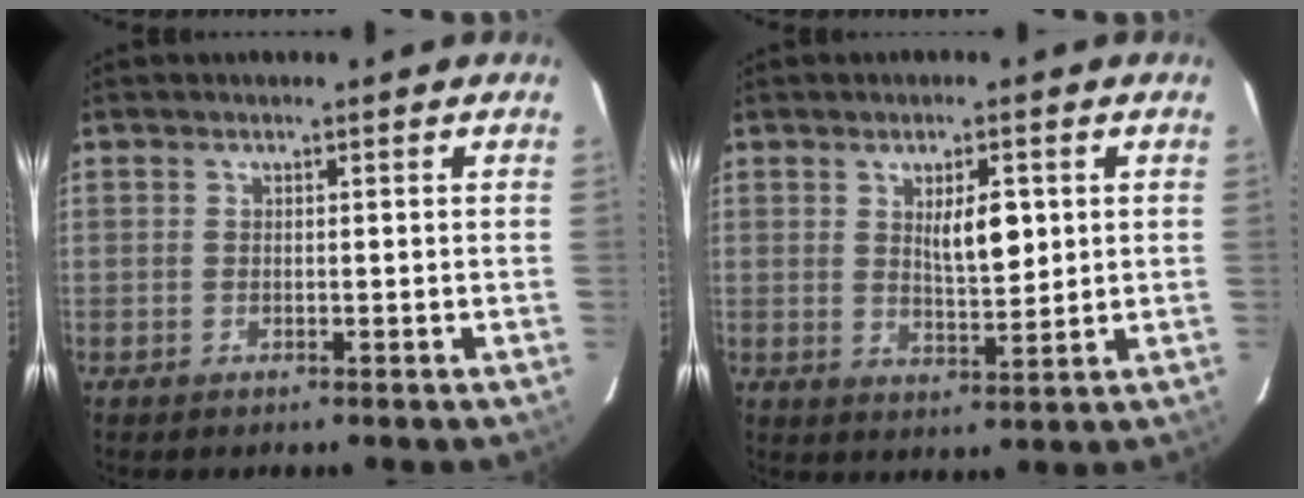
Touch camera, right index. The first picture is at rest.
{"total": 5.6, "force": [1.5, 1.7, 5.1], "torque": [-0.085, -0.003, 0.030]}